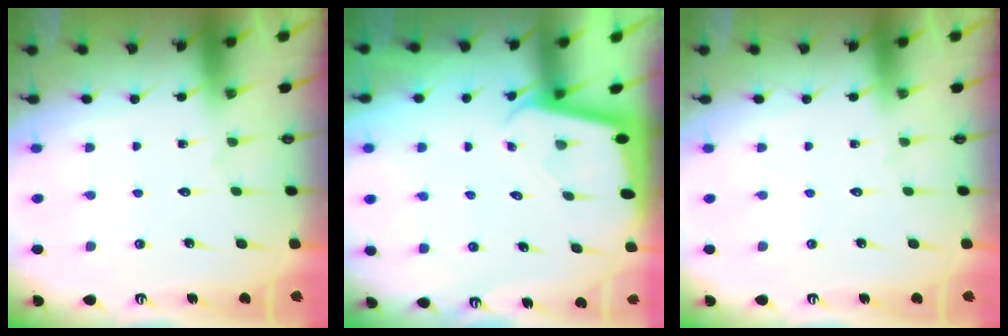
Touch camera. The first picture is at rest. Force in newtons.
{"total": 1.9, "press": 1.9, "slide": 0.1}
{"total": 0.0}